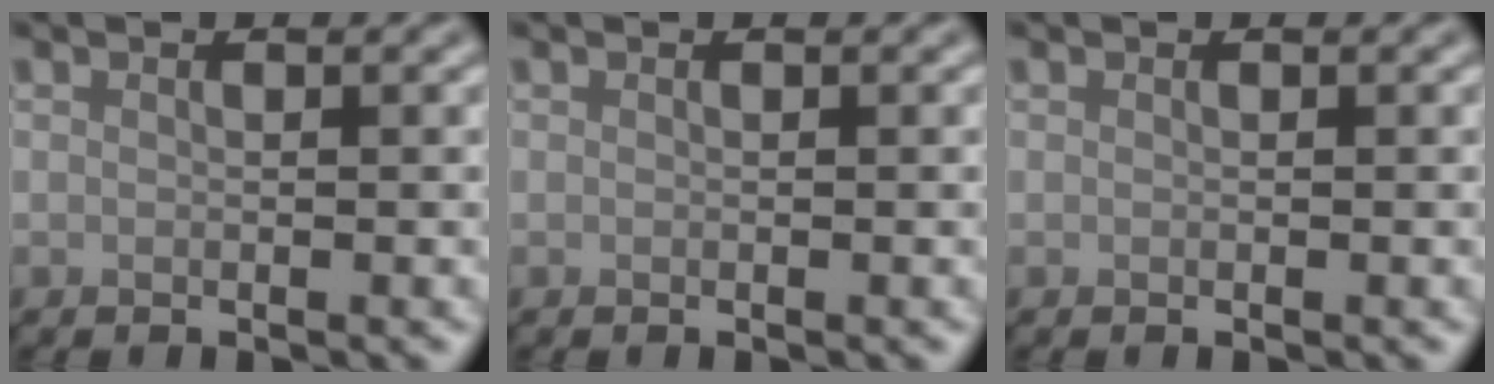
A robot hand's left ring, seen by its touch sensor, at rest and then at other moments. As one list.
[{"total": 0.0}, {"total": 0.0}]